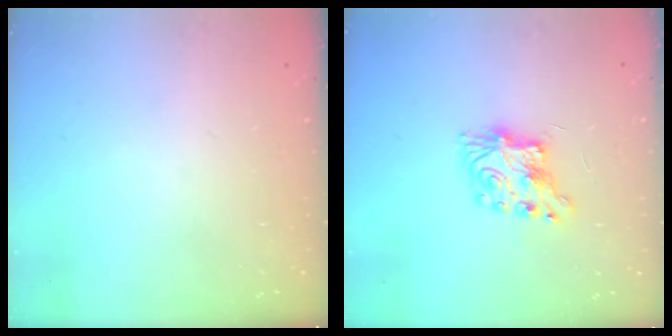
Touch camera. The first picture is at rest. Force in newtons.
{"total": 8.1, "press": 8.1, "slide": 0.3}